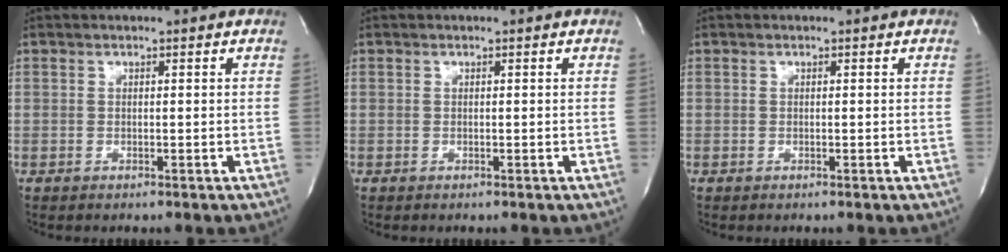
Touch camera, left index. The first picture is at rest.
{"total": 0.0}
{"total": 0.0}